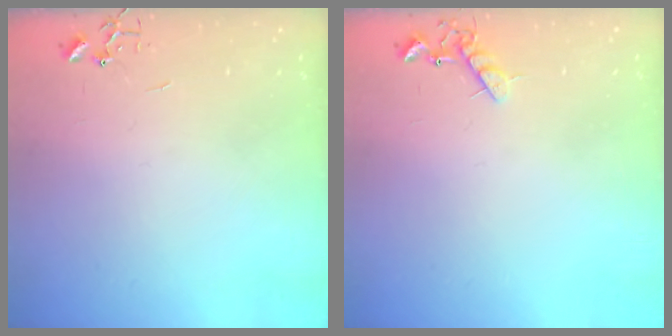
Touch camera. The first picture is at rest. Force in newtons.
{"total": 6.3, "press": 6.2, "slide": 0.9}